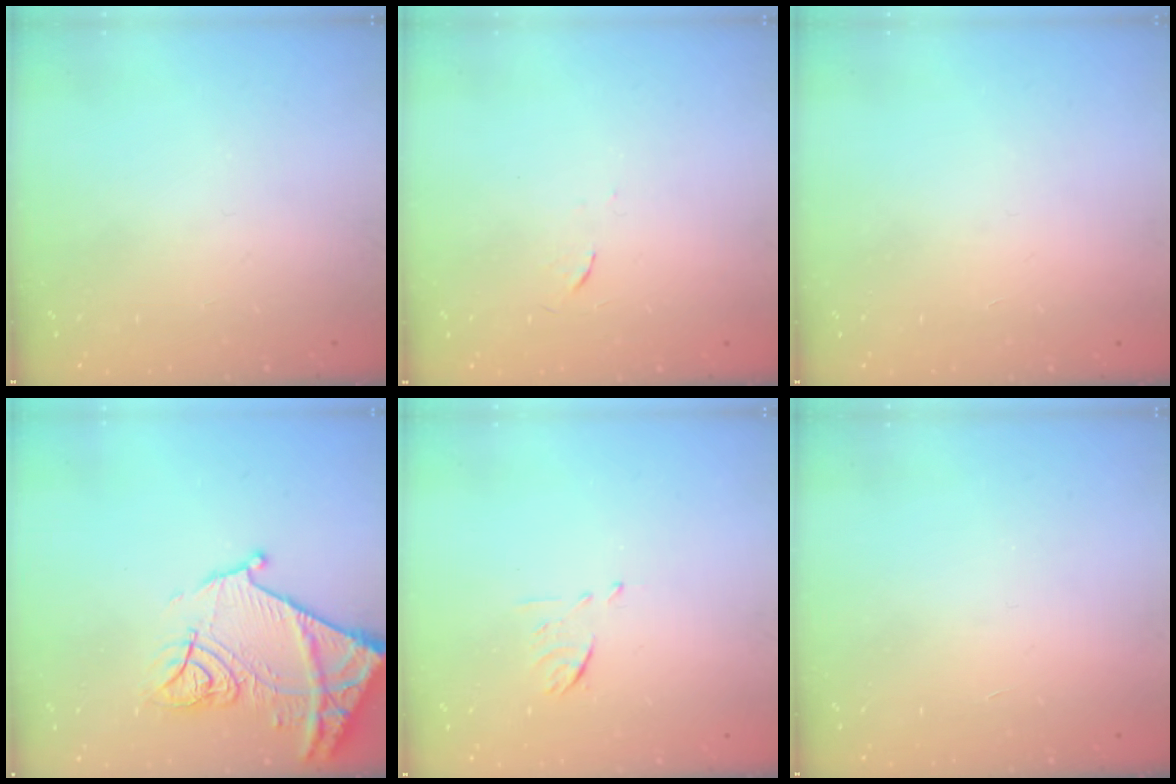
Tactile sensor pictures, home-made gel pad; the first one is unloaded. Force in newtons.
{"total": 3.7, "press": 3.4, "slide": 1.3}
{"total": 1.6, "press": 1.6, "slide": 0.1}
{"total": 15.3, "press": 15.3, "slide": 1.6}
{"total": 6.1, "press": 6.0, "slide": 1.1}
{"total": 1.7, "press": 1.7, "slide": 0.1}